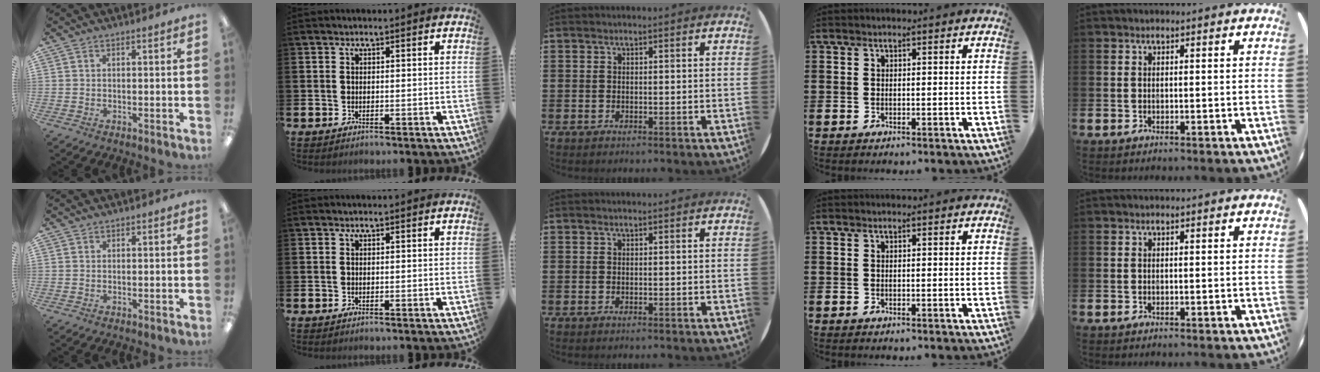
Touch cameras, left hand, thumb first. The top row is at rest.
{}